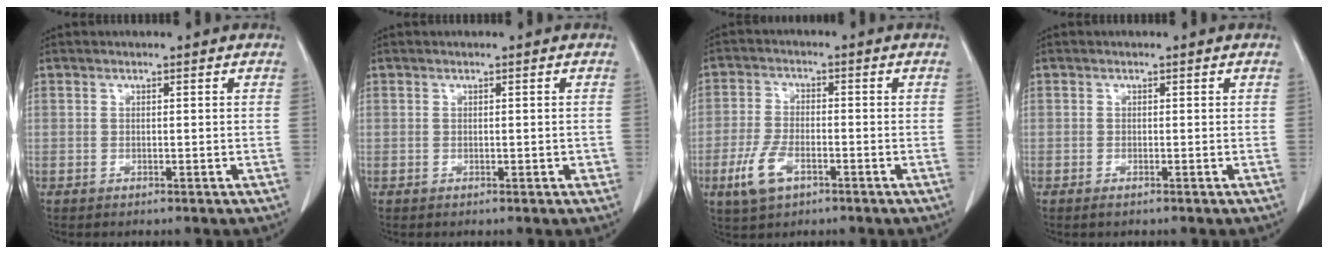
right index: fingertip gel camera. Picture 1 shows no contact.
{"total": 0.9, "force": [-0.2, 0.5, 0.7], "torque": [-0.011, 0.001, 0.001]}
{"total": 6.5, "force": [-3.1, 3.1, 4.8], "torque": [-0.111, -0.004, -0.058]}
{"total": 0.6, "force": [-0.5, 0.1, 0.4], "torque": [-0.007, -0.002, -0.007]}